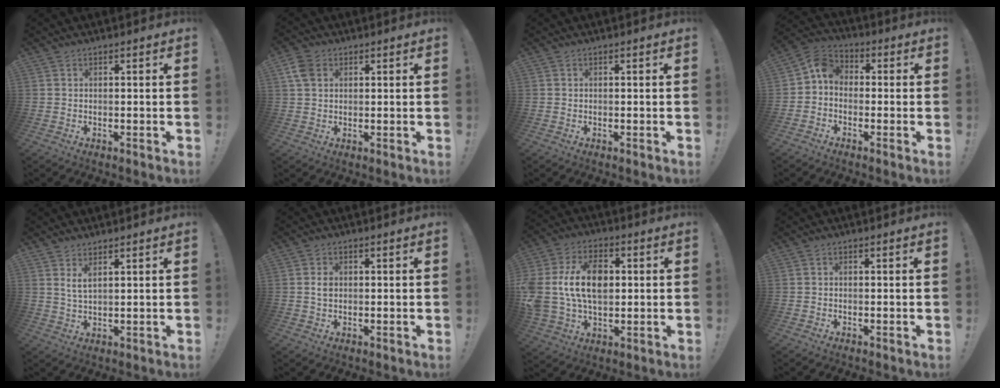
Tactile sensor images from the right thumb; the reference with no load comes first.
{"total": 6.2, "force": [2.2, 4.5, 3.6], "torque": [-0.076, 0.005, 0.046]}
{"total": 0.0}
{"total": 6.5, "force": [-0.8, 5.3, 3.7], "torque": [-0.069, 0.018, -0.011]}
{"total": 4.0, "force": [2.7, 1.2, 2.7], "torque": [-0.048, -0.015, 0.046]}
{"total": 2.4, "force": [0.4, 1.8, 1.4], "torque": [-0.018, 0.002, 0.004]}
{"total": 17.1, "force": [1.8, 11.9, 12.2], "torque": [-0.223, 0.006, 0.035]}
{"total": 0.0}